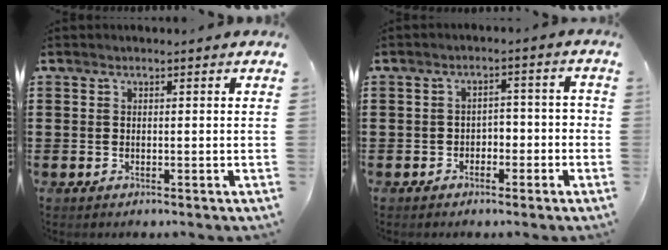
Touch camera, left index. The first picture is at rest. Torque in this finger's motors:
{"motor_torque": [0.04, 0.14, 0.20, 0.00]}